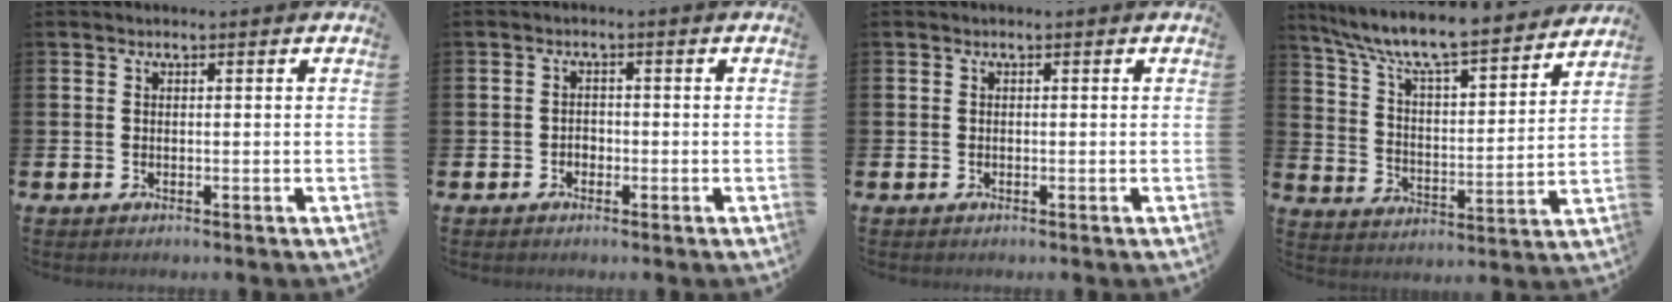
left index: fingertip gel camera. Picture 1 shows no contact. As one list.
[{"total": 1.4, "force": [-0.8, 1.0, 0.3], "torque": [-0.007, 0.001, -0.017]}, {"total": 0.0}, {"total": 9.0, "force": [8.3, 1.0, 3.4], "torque": [-0.098, -0.065, 0.137]}]